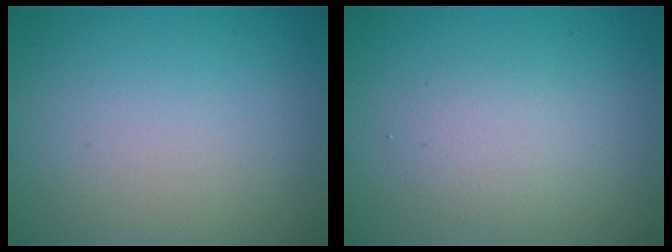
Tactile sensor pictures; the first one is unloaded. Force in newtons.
{"total": 2.1, "press": 2.1, "slide": 0.1}